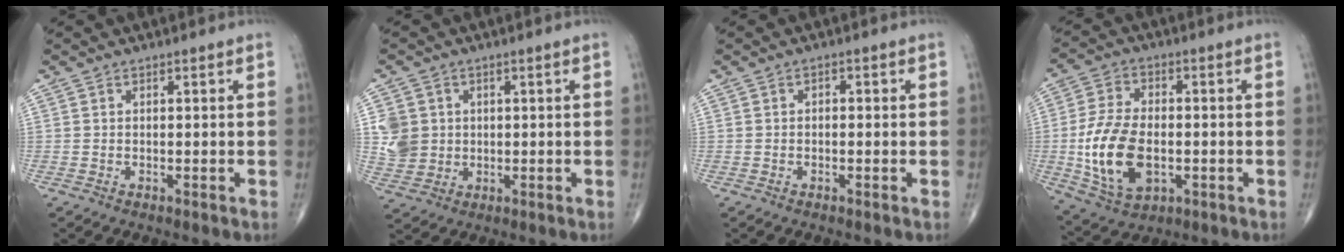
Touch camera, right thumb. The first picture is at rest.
{"total": 6.5, "force": [1.0, 6.0, 2.3], "torque": [-0.023, -0.001, 0.027]}
{"total": 0.9, "force": [-0.1, 0.6, 0.7], "torque": [-0.003, 0.003, -0.006]}
{"total": 14.6, "force": [-2.3, 8.6, 11.5], "torque": [-0.223, 0.002, -0.032]}